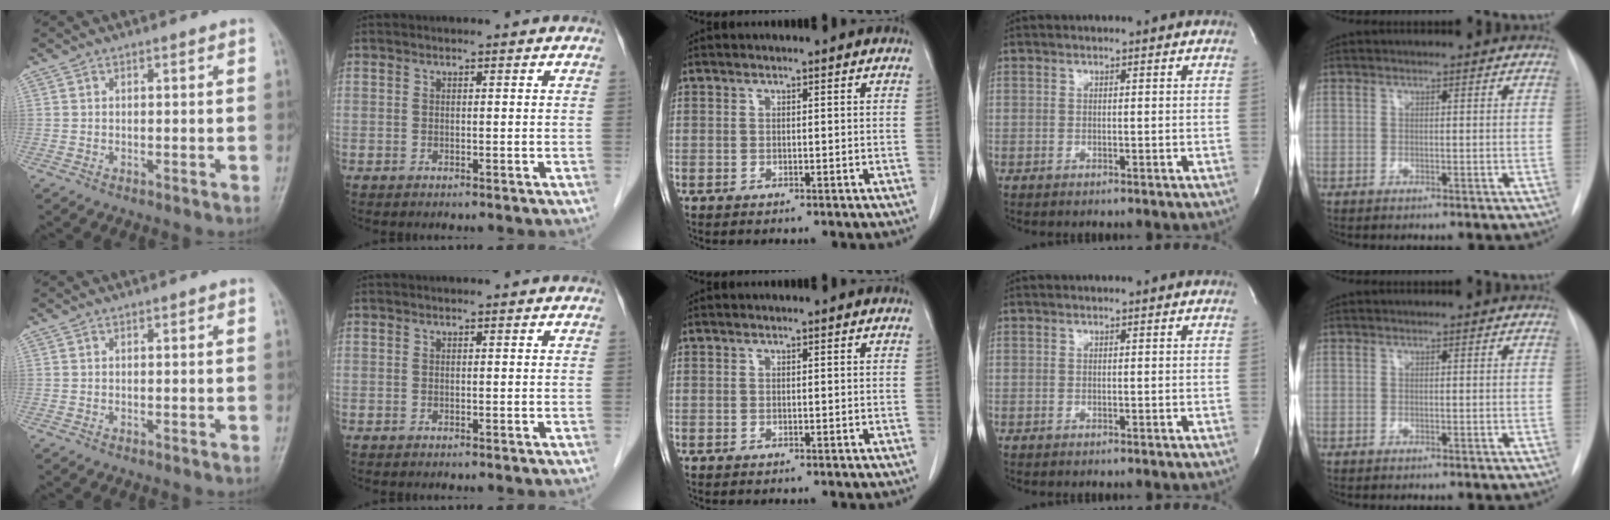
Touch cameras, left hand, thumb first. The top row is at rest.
{}